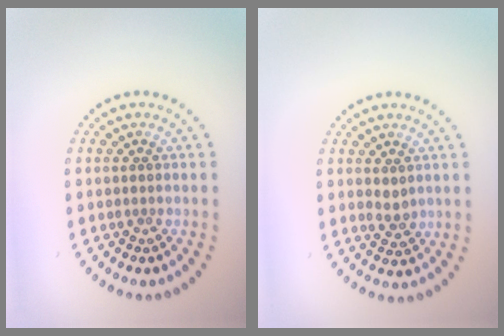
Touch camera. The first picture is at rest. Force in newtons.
{"total": 1.3, "press": 1.3, "slide": 0.4}